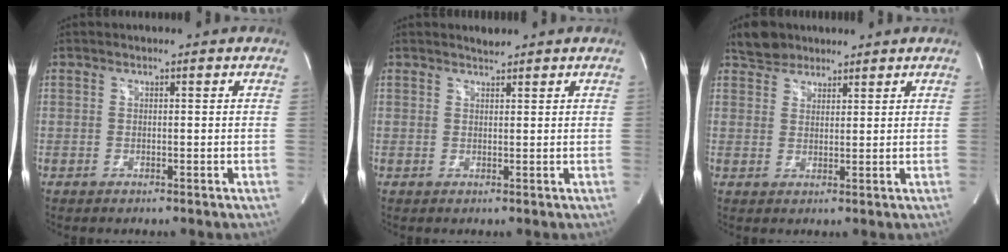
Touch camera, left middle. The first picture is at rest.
{"total": 1.1, "force": [1.1, 0.1, 0.0], "torque": [-0.009, 0.001, 0.021]}
{"total": 4.0, "force": [3.3, 2.2, 0.6], "torque": [-0.017, 0.017, 0.060]}